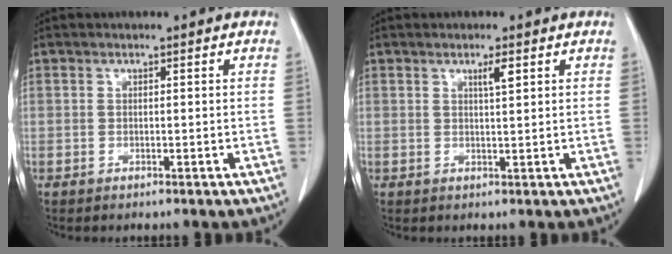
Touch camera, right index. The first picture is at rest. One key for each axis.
{"total": 1.8, "fx": 0.9, "fy": 0.0, "fz": 1.6, "tx": -0.031, "ty": -0.001, "tz": 0.015}